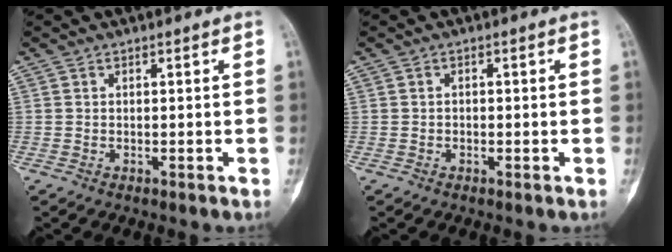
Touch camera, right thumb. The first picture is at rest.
{"total": 0.7, "force": [-0.1, 0.6, 0.4], "torque": [-0.002, 0.002, -0.005]}